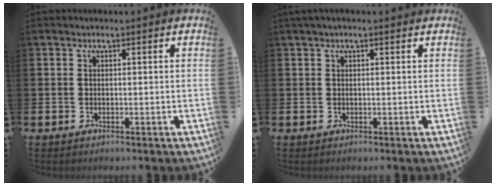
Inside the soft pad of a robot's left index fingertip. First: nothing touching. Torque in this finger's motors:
{"motor_torque": [1.05, -1.09, 0.31, 0.03]}